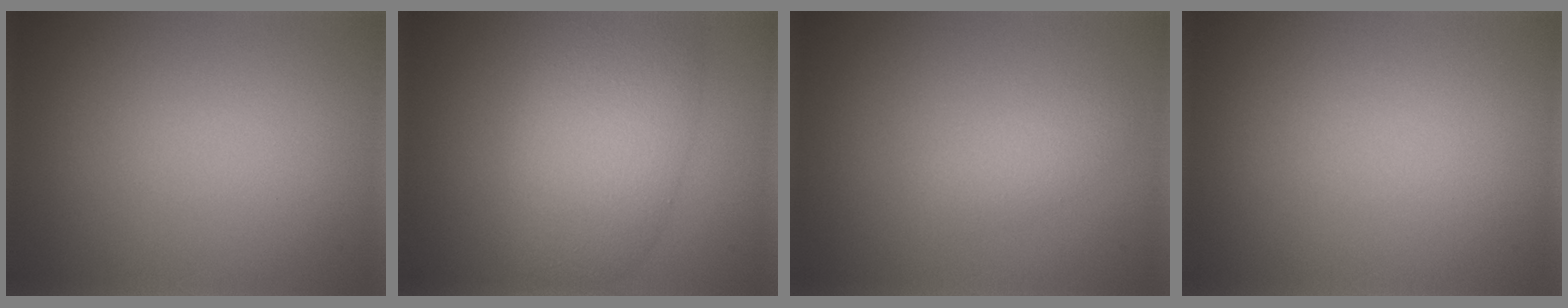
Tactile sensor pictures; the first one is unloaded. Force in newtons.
{"total": 7.6, "press": 7.6, "slide": 0.2}
{"total": 1.6, "press": 1.6, "slide": 0.1}
{"total": 0.0}